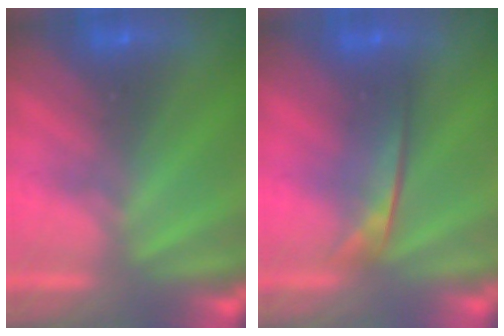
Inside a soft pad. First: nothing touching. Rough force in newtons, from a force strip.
{"total": 2.0}